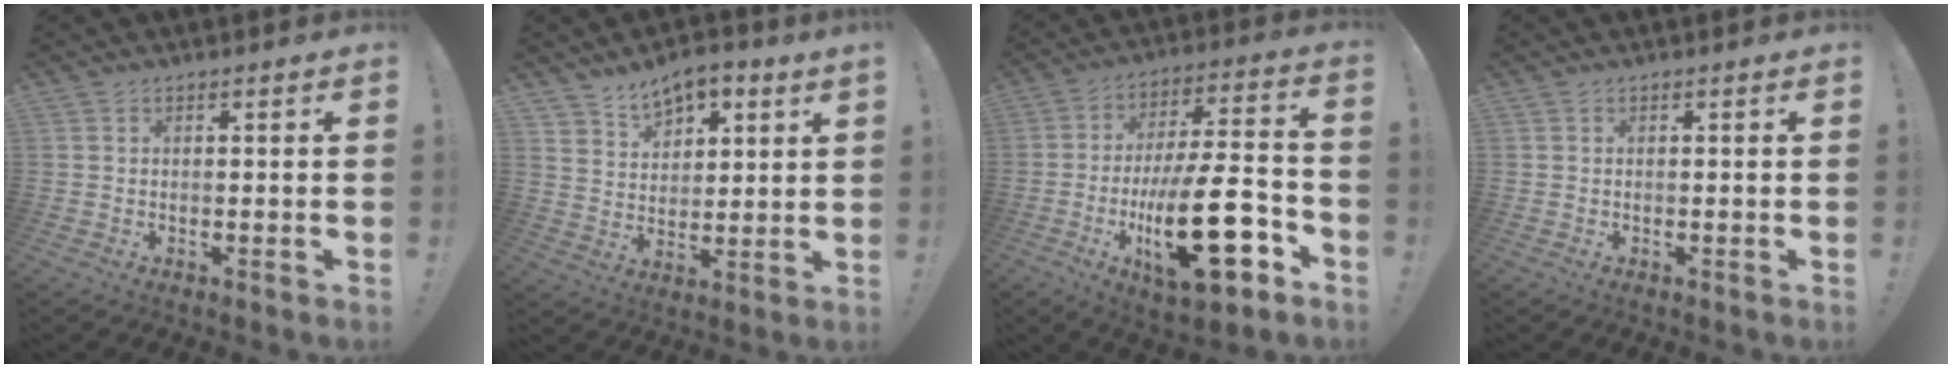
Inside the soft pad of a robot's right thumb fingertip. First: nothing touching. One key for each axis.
{"total": 7.8, "fx": 6.0, "fy": 4.4, "fz": 2.5, "tx": -0.036, "ty": -0.041, "tz": 0.112}
{"total": 25.3, "fx": -7.8, "fy": 9.2, "fz": 22.3, "tx": -0.374, "ty": 0.044, "tz": -0.117}
{"total": 0.0}